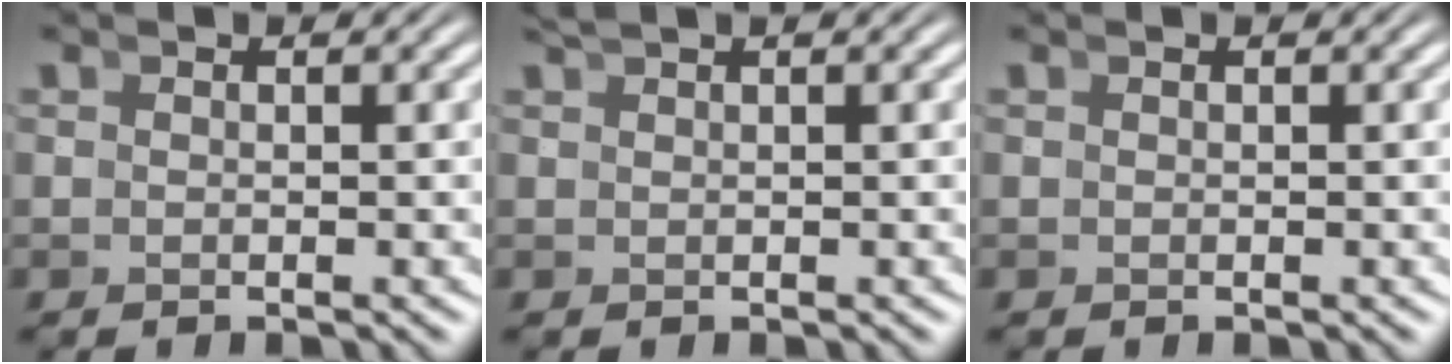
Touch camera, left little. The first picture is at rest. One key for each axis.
{"total": 0.8, "fx": 0.8, "fy": -0.1, "fz": 0.2, "tx": -0.012, "ty": 0.003, "tz": 0.016}
{"total": 0.0}